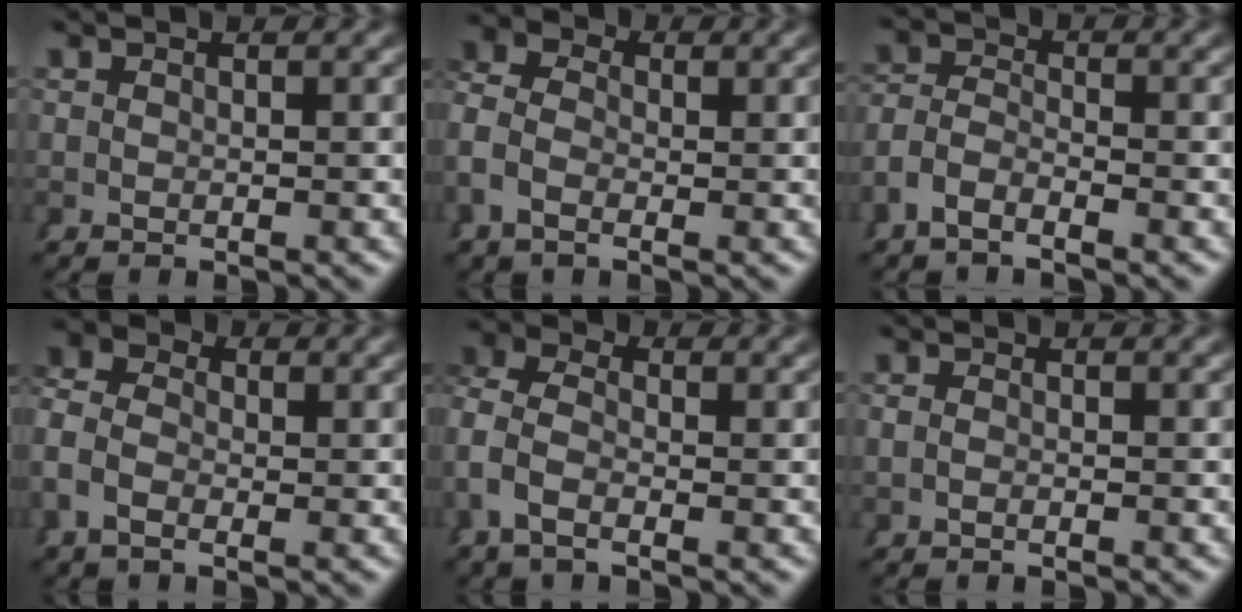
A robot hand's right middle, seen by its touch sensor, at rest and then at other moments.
{"total": 3.9, "force": [-0.4, 3.0, 2.5], "torque": [-0.056, -0.008, -0.014]}
{"total": 2.5, "force": [-1.9, 1.0, 1.1], "torque": [-0.030, -0.012, -0.033]}
{"total": 4.4, "force": [-0.2, 3.4, 2.8], "torque": [-0.060, -0.007, -0.012]}
{"total": 4.7, "force": [-0.4, 3.5, 3.0], "torque": [-0.087, -0.011, -0.013]}
{"total": 0.6, "force": [-0.3, 0.2, 0.5], "torque": [-0.010, 0.001, -0.006]}